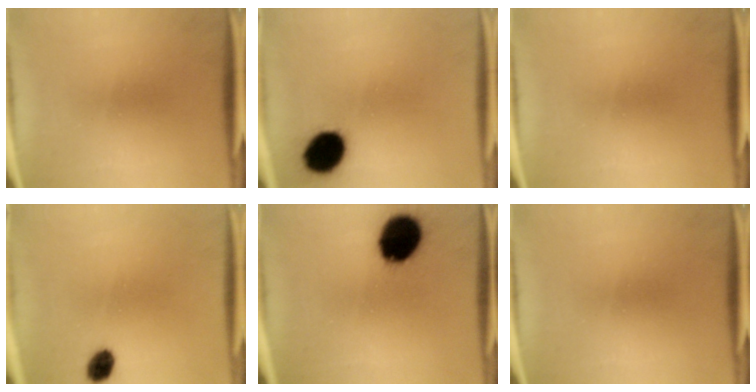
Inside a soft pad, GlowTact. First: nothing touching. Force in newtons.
{"total": 11.8}
{"total": 0.0}
{"total": 4.2}
{"total": 15.5}
{"total": 0.0}